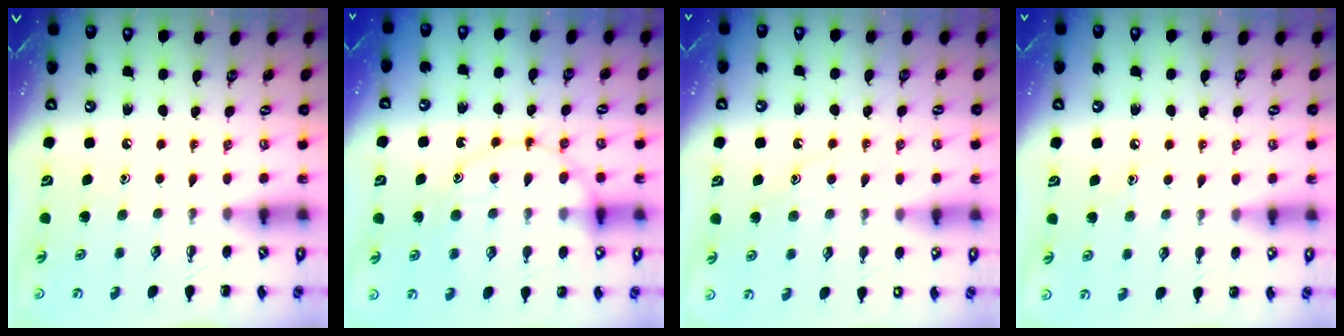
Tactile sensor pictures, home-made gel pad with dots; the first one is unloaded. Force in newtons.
{"total": 14.1, "press": 14.0, "slide": 1.6}
{"total": 8.9, "press": 8.8, "slide": 1.3}
{"total": 6.7, "press": 6.4, "slide": 1.8}